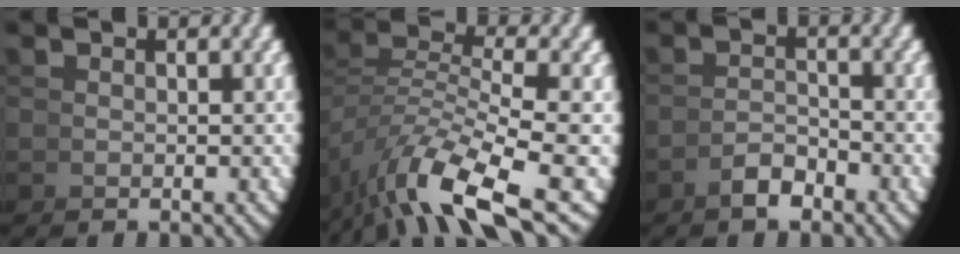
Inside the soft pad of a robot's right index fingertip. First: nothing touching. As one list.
[{"total": 6.4, "force": [-2.5, 2.4, 5.3], "torque": [-0.104, -0.024, -0.022]}, {"total": 2.2, "force": [-2.1, -0.3, 0.5], "torque": [0.014, 0.007, -0.039]}]